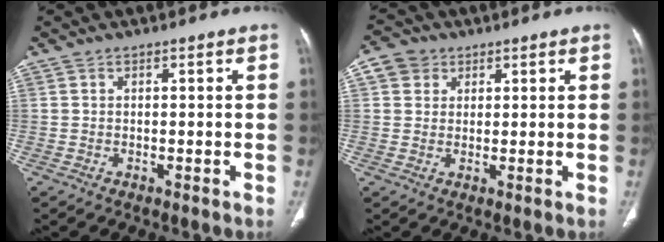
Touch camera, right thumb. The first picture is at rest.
{"total": 4.7, "force": [2.0, 4.0, 1.5], "torque": [-0.012, 0.000, 0.037]}